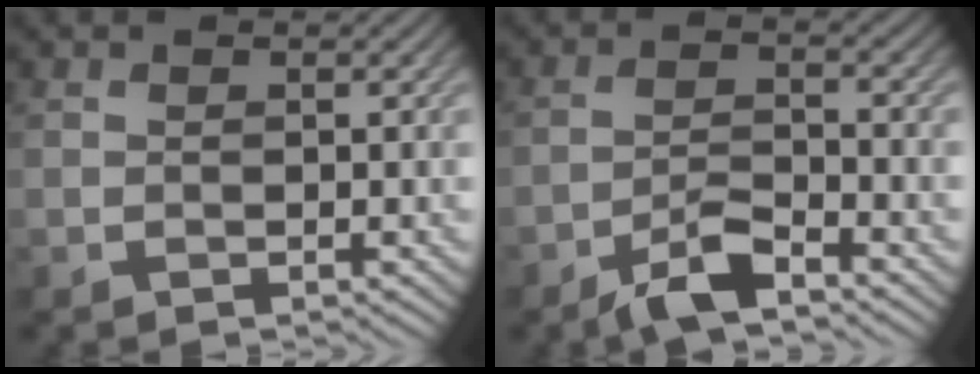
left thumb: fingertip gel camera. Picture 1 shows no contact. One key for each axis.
{"total": 4.8, "fx": -3.6, "fy": 1.0, "fz": 3.0, "tx": -0.062, "ty": 0.003, "tz": -0.076}